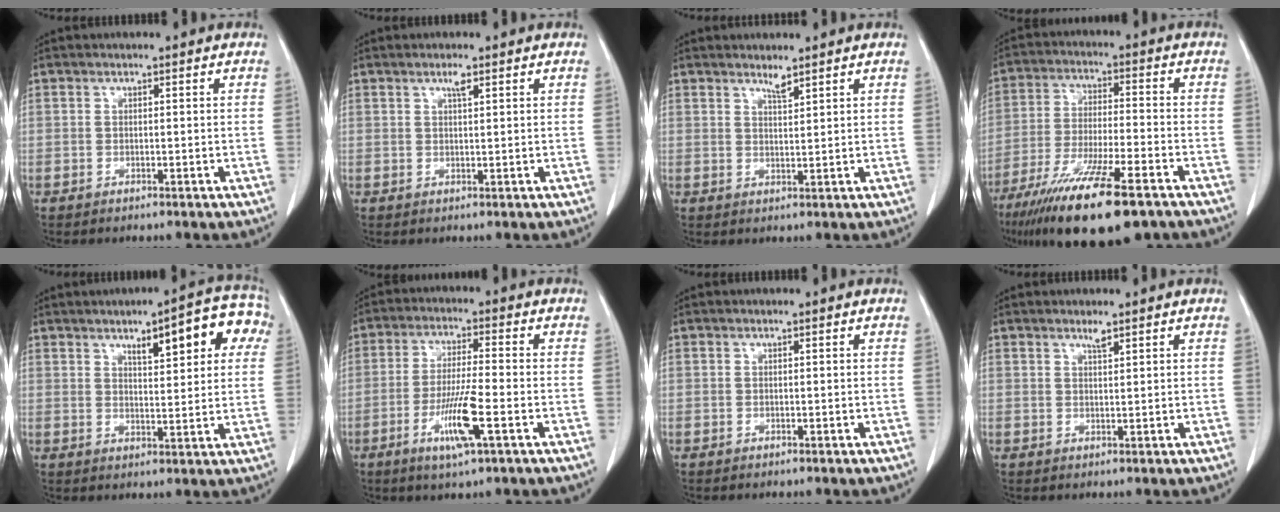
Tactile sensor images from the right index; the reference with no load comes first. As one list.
[{"total": 1.4, "force": [0.9, 0.1, 1.1], "torque": [-0.021, 0.000, 0.016]}, {"total": 1.7, "force": [1.5, -0.1, 0.8], "torque": [-0.013, -0.007, 0.030]}, {"total": 18.0, "force": [-12.2, 2.5, 13.0], "torque": [-0.222, -0.047, -0.208]}, {"total": 11.2, "force": [5.0, 3.0, 9.5], "torque": [-0.114, 0.023, 0.063]}, {"total": 8.6, "force": [-3.4, 0.1, 7.9], "torque": [-0.157, -0.013, -0.060]}, {"total": 0.0}, {"total": 1.3, "force": [1.0, 0.0, 0.8], "torque": [-0.015, -0.002, 0.020]}]